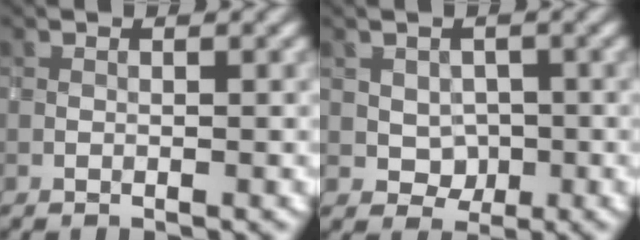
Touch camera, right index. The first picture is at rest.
{"total": 2.1, "force": [0.1, 1.9, 0.9], "torque": [-0.010, -0.002, 0.002]}